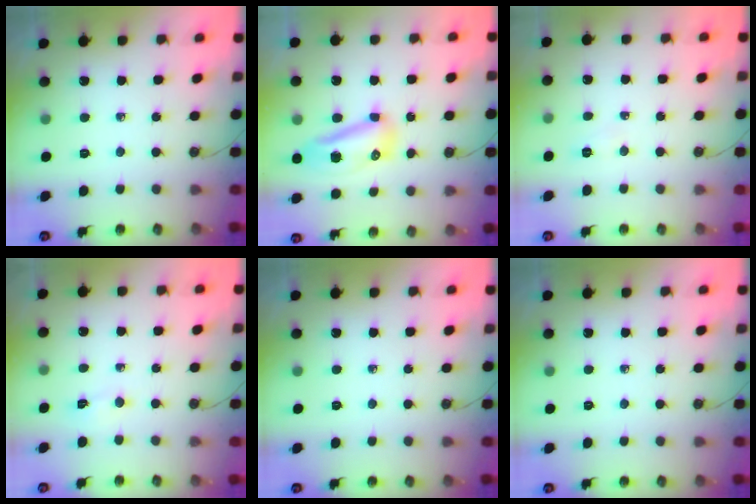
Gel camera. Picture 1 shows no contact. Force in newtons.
{"total": 10.0, "press": 9.9, "slide": 1.3}
{"total": 3.9, "press": 3.7, "slide": 1.5}
{"total": 2.6, "press": 2.6, "slide": 0.6}
{"total": 0.0}
{"total": 0.0}